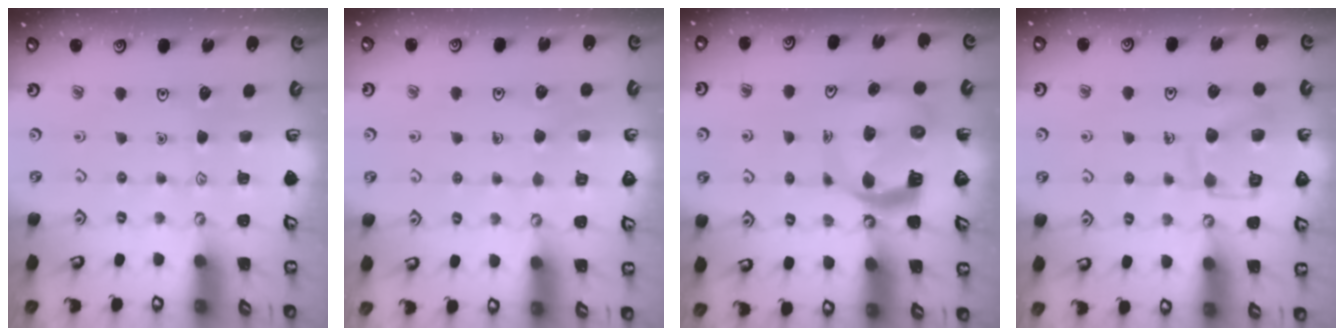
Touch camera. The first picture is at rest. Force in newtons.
{"total": 6.0, "press": 6.0, "slide": 0.5}
{"total": 9.0, "press": 8.9, "slide": 1.2}
{"total": 12.5, "press": 12.5, "slide": 1.0}